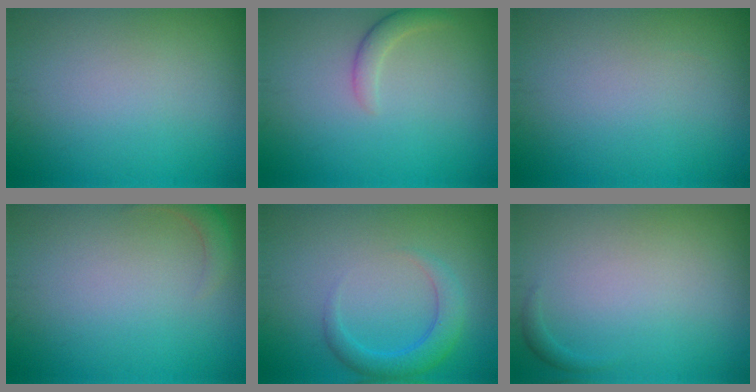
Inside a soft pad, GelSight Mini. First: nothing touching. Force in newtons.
{"total": 1.5, "press": 1.5, "slide": 0.1}
{"total": 0.0}
{"total": 1.6, "press": 1.6, "slide": 0.3}
{"total": 2.8, "press": 2.8, "slide": 0.2}
{"total": 0.6, "press": 0.6, "slide": 0.1}